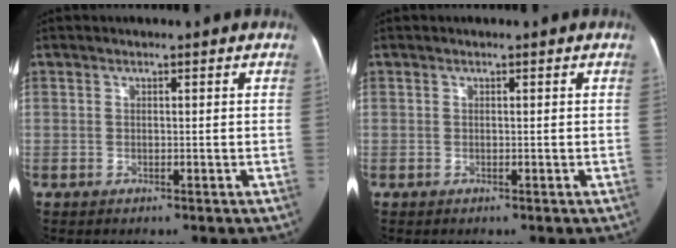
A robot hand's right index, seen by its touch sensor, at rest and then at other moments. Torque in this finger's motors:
{"motor_torque": [-0.02, 0.00, 0.00, 0.00]}